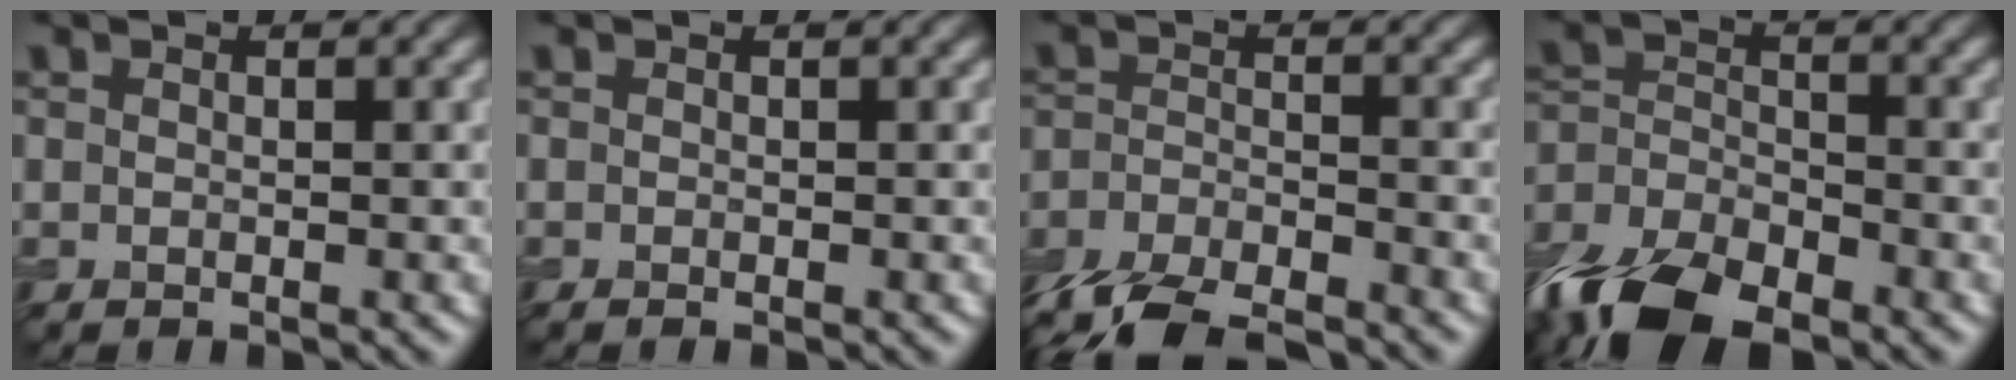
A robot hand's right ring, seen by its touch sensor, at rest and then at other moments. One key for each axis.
{"total": 0.6, "fx": -0.4, "fy": 0.1, "fz": 0.4, "tx": -0.008, "ty": -0.004, "tz": -0.009}
{"total": 8.2, "fx": -7.1, "fy": 2.5, "fz": 3.4, "tx": -0.069, "ty": -0.032, "tz": -0.124}
{"total": 10.7, "fx": -7.8, "fy": 4.5, "fz": 5.7, "tx": -0.123, "ty": -0.021, "tz": -0.150}